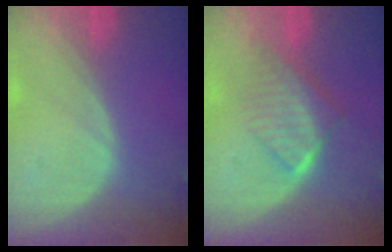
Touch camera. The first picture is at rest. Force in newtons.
{"total": 6.4, "press": 5.7, "slide": 2.9}